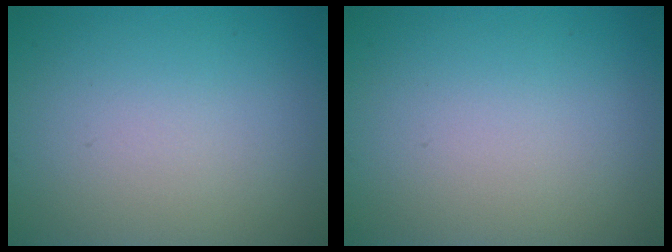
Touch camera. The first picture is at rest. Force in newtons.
{"total": 0.0}